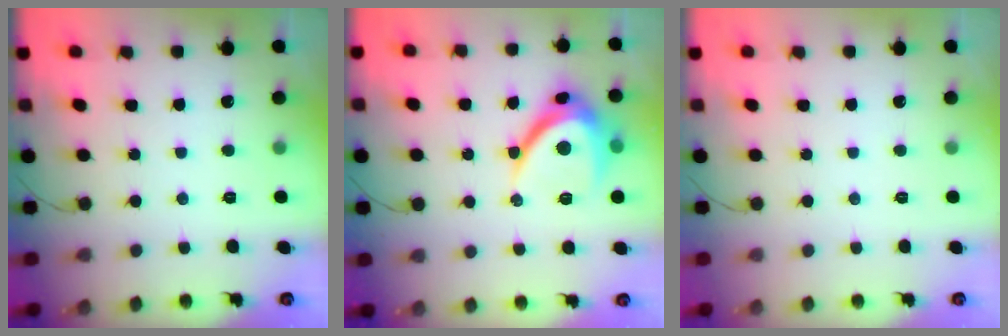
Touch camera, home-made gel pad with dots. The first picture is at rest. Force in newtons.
{"total": 10.6, "press": 10.6, "slide": 0.6}
{"total": 0.0}